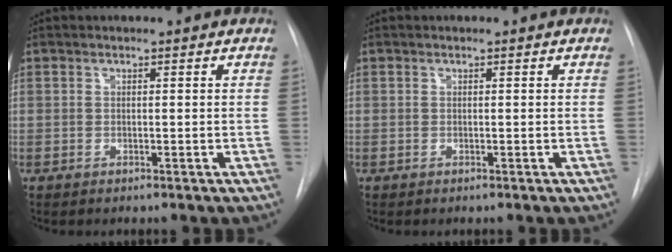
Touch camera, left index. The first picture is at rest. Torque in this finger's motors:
{"motor_torque": [-0.03, 0.03, 0.00, 0.00]}